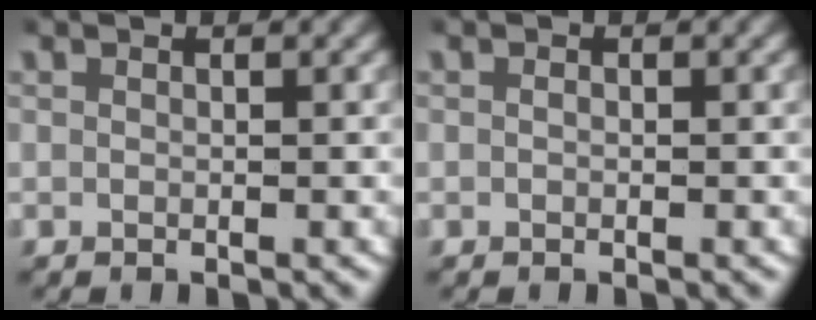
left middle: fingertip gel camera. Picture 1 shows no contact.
{"total": 0.0}